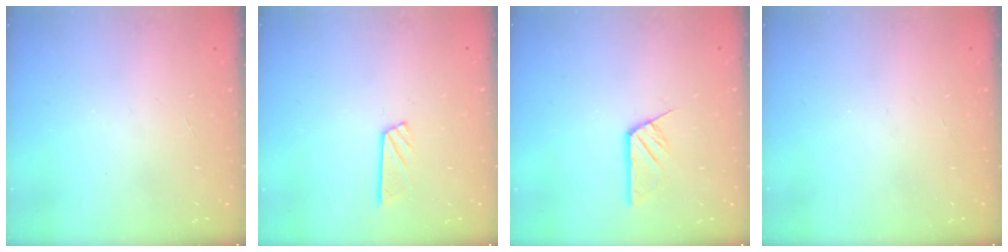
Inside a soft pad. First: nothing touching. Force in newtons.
{"total": 4.7, "press": 4.7, "slide": 0.4}
{"total": 4.8, "press": 4.8, "slide": 0.3}
{"total": 0.0}